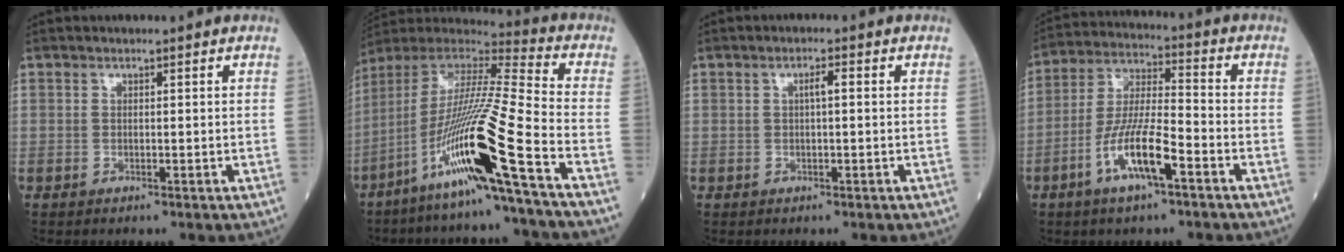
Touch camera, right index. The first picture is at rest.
{"total": 19.7, "force": [-9.4, -1.4, 17.3], "torque": [-0.358, -0.035, -0.186]}
{"total": 1.9, "force": [0.3, 0.3, 1.8], "torque": [-0.031, 0.005, 0.004]}
{"total": 10.9, "force": [-5.0, 1.8, 9.5], "torque": [-0.190, -0.002, -0.096]}